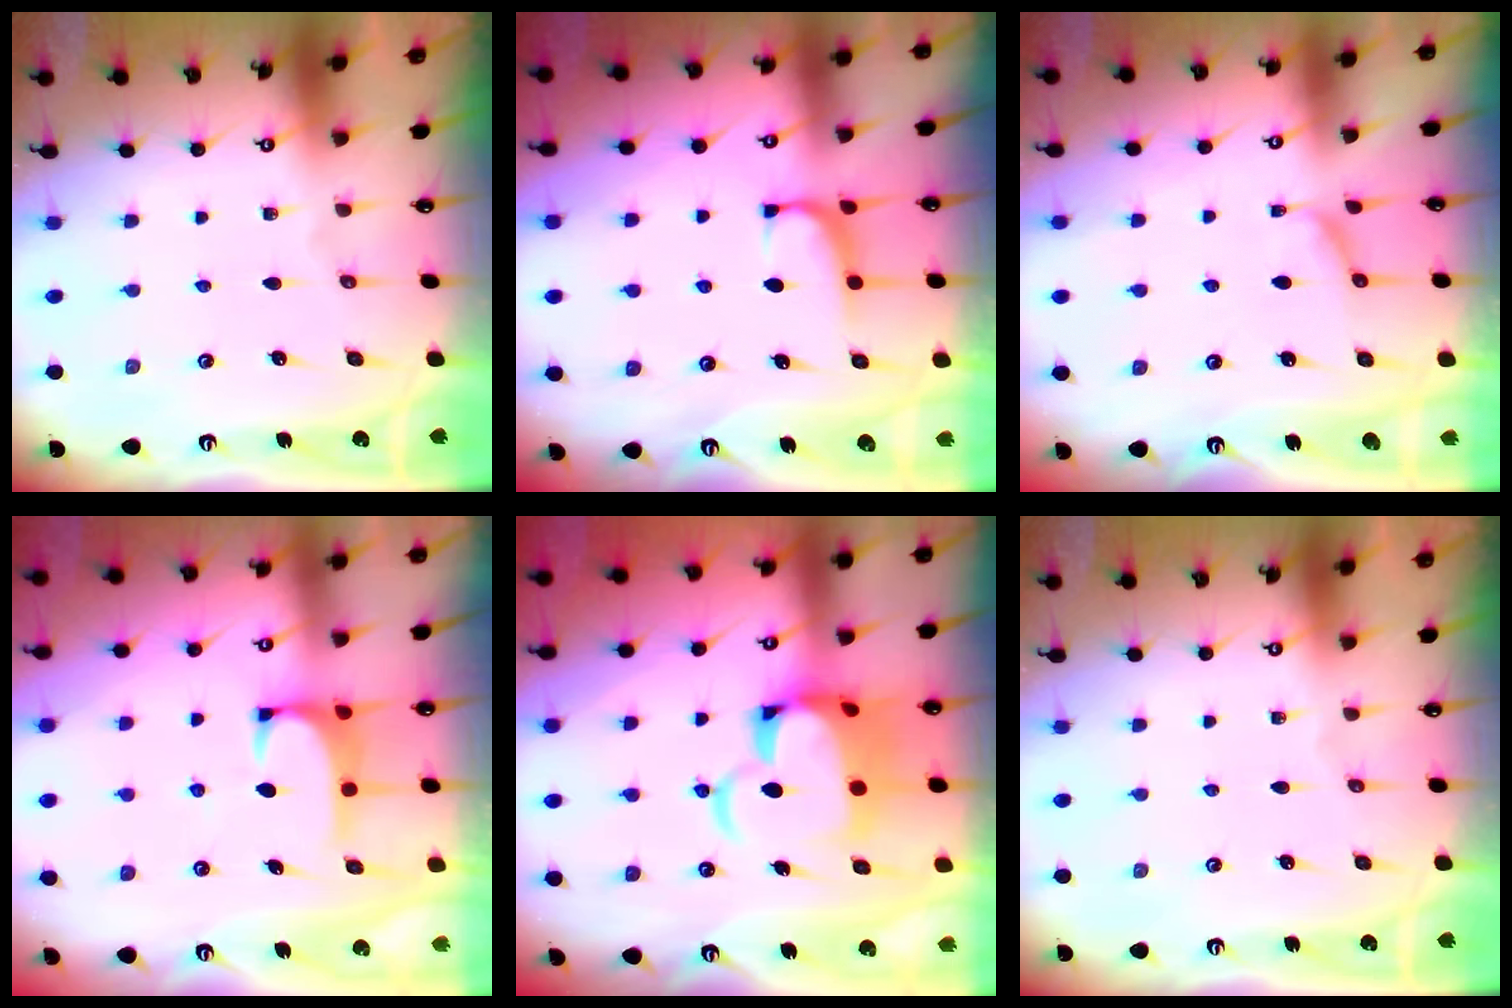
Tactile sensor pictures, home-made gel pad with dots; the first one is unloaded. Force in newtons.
{"total": 0.8, "press": 0.6, "slide": 0.6}
{"total": 1.8, "press": 1.7, "slide": 0.6}
{"total": 0.8, "press": 0.6, "slide": 0.5}
{"total": 10.7, "press": 10.5, "slide": 2.0}
{"total": 0.0}